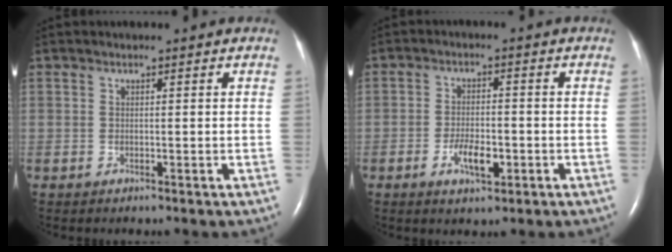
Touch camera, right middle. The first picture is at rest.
{"total": 4.7, "force": [-1.9, 1.8, 3.9], "torque": [-0.076, 0.001, -0.028]}